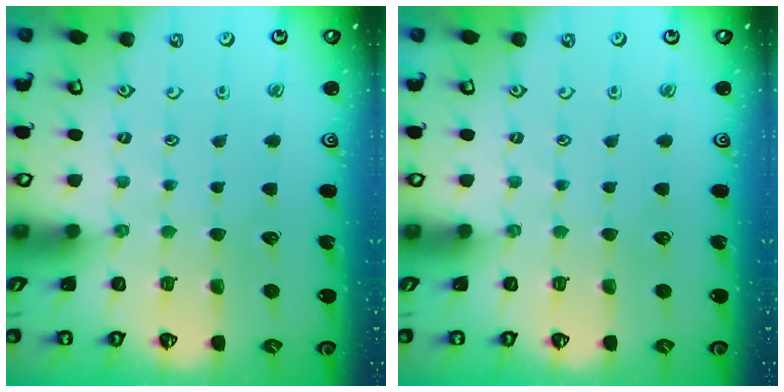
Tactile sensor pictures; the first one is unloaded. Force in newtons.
{"total": 0.0}